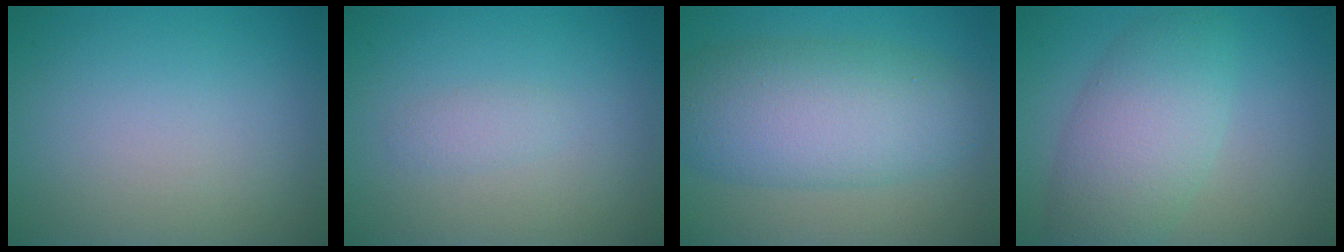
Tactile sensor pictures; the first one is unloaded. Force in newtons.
{"total": 1.0, "press": 1.0, "slide": 0.0}
{"total": 8.5, "press": 8.5, "slide": 0.1}
{"total": 6.1, "press": 6.1, "slide": 0.1}